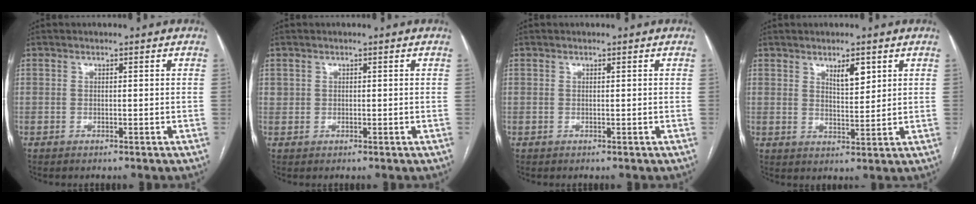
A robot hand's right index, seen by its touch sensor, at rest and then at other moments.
{"total": 0.8, "force": [0.3, 0.8, 0.1], "torque": [0.008, 0.004, 0.003]}
{"total": 0.0}
{"total": 4.0, "force": [2.4, 1.2, 3.0], "torque": [-0.052, -0.003, 0.042]}